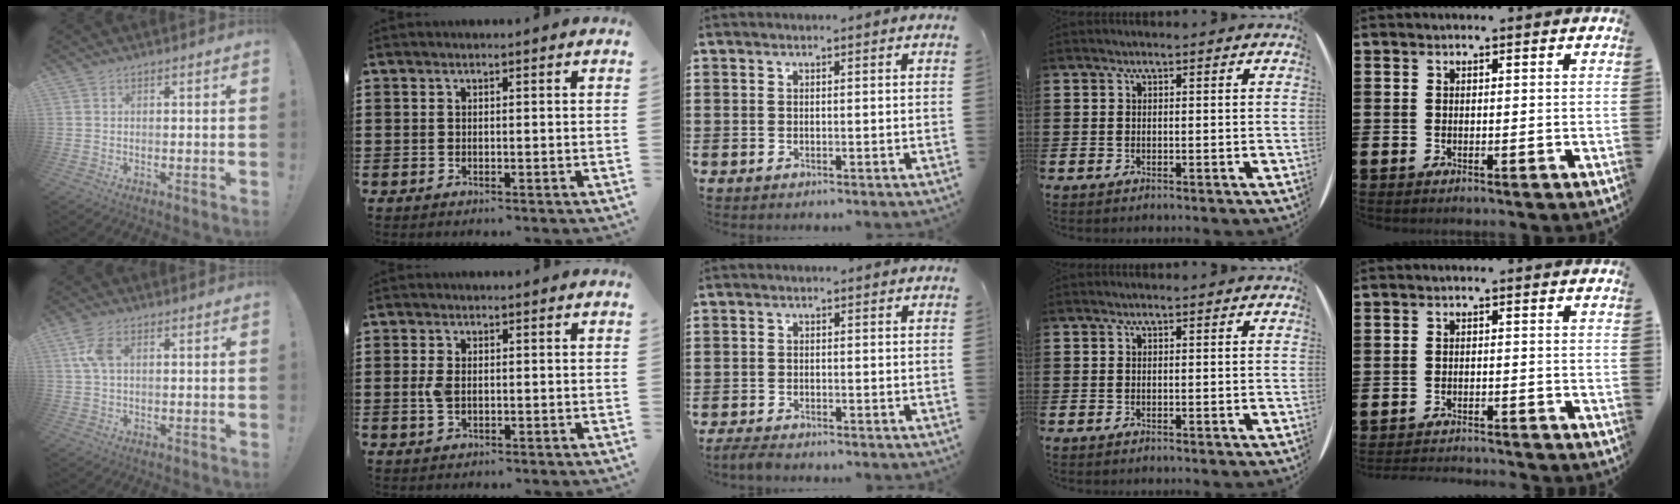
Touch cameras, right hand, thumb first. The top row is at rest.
{"thumb": {"total": 6.1, "force": [1.8, 3.2, 4.9], "torque": [-0.099, 0.001, 0.030]}, "index": {"total": 2.9, "force": [0.0, 1.7, 2.3], "torque": [-0.063, 0.001, -0.005]}, "middle": {"total": 1.6, "force": [-1.4, 0.2, 0.6], "torque": [-0.019, -0.002, -0.030]}, "little": {"total": 1.9, "force": [-1.9, -0.1, -0.1], "torque": [-0.004, 0.002, -0.040]}}